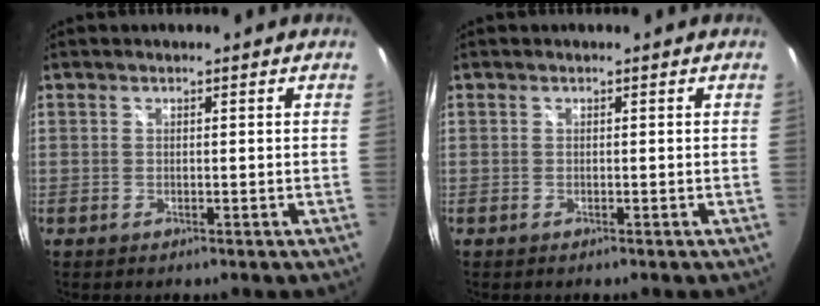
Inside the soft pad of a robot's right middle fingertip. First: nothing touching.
{"total": 0.0}